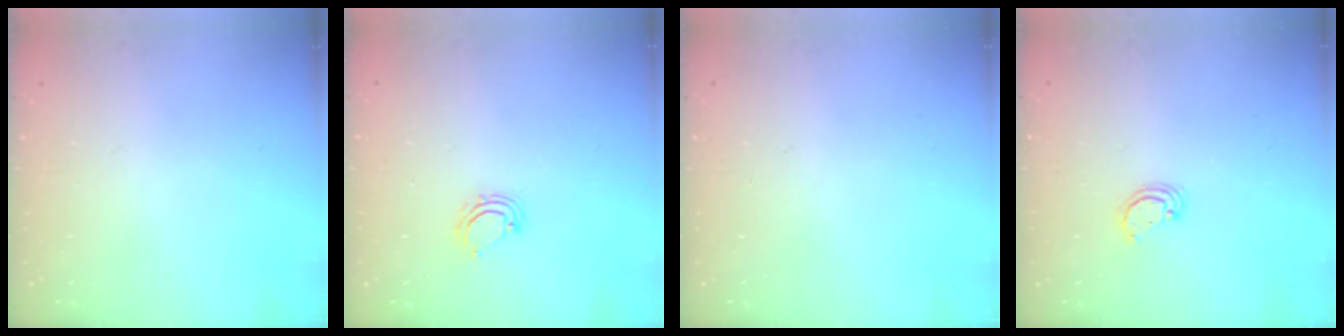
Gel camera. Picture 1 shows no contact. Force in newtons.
{"total": 5.4, "press": 5.4, "slide": 0.3}
{"total": 0.0}
{"total": 2.5, "press": 2.5, "slide": 0.2}